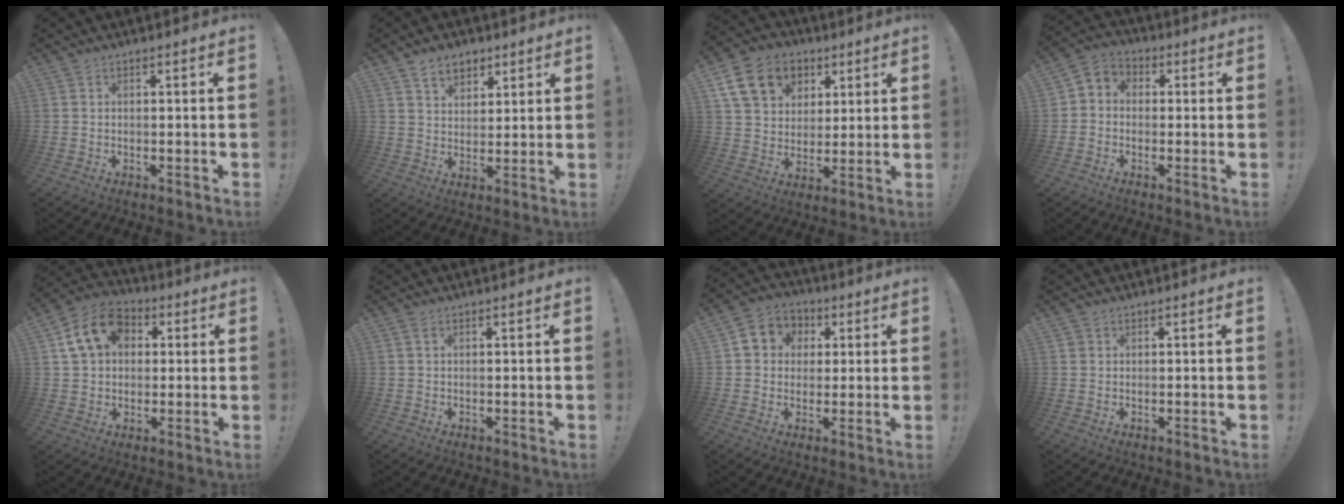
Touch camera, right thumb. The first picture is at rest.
{"total": 7.0, "force": [4.5, 4.8, 2.4], "torque": [-0.035, -0.021, 0.084]}
{"total": 16.2, "force": [7.0, 12.4, 7.6], "torque": [-0.104, -0.026, 0.139]}
{"total": 4.6, "force": [-2.0, 3.7, 1.7], "torque": [-0.039, 0.018, -0.034]}
{"total": 13.5, "force": [4.3, 10.3, 7.7], "torque": [-0.122, 0.006, 0.089]}
{"total": 0.6, "force": [0.1, 0.2, 0.5], "torque": [-0.016, 0.003, 0.004]}
{"total": 7.8, "force": [0.8, 7.3, 2.4], "torque": [-0.032, 0.010, 0.021]}
{"total": 0.7, "force": [0.4, 0.6, 0.1], "torque": [-0.009, 0.005, 0.008]}